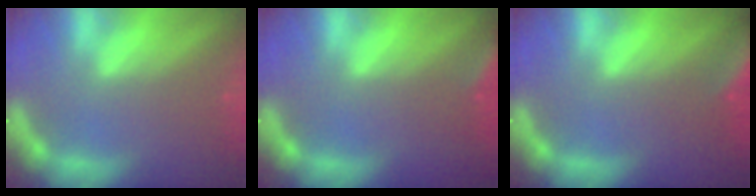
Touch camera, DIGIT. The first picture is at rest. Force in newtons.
{"total": 2.9}
{"total": 6.0}